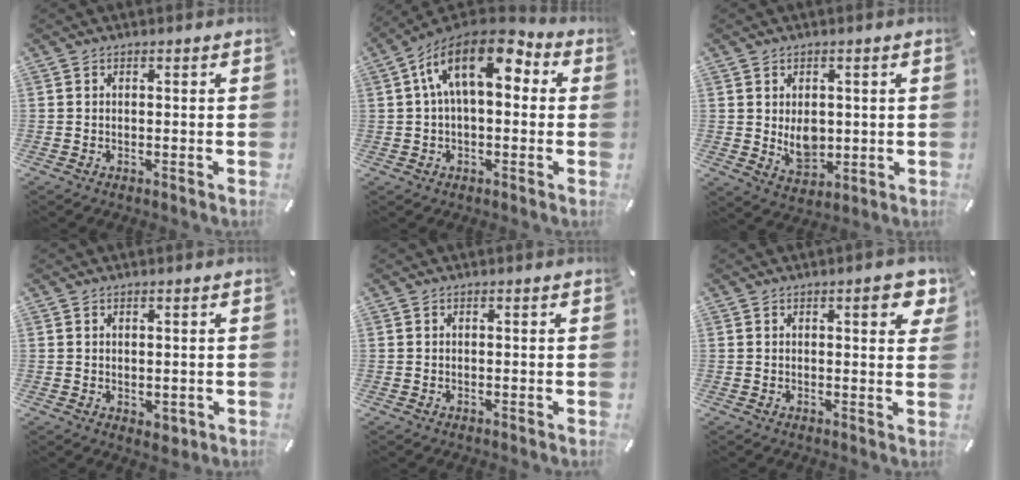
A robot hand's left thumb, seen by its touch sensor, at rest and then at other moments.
{"total": 14.7, "force": [4.9, 7.4, 11.8], "torque": [-0.209, -0.021, 0.083]}
{"total": 6.7, "force": [0.3, 5.1, 4.3], "torque": [-0.063, -0.010, 0.004]}
{"total": 1.7, "force": [0.0, 1.3, 1.1], "torque": [-0.012, 0.000, 0.000]}
{"total": 0.0}
{"total": 6.0, "force": [2.6, 1.9, 5.0], "torque": [-0.061, -0.010, 0.037]}